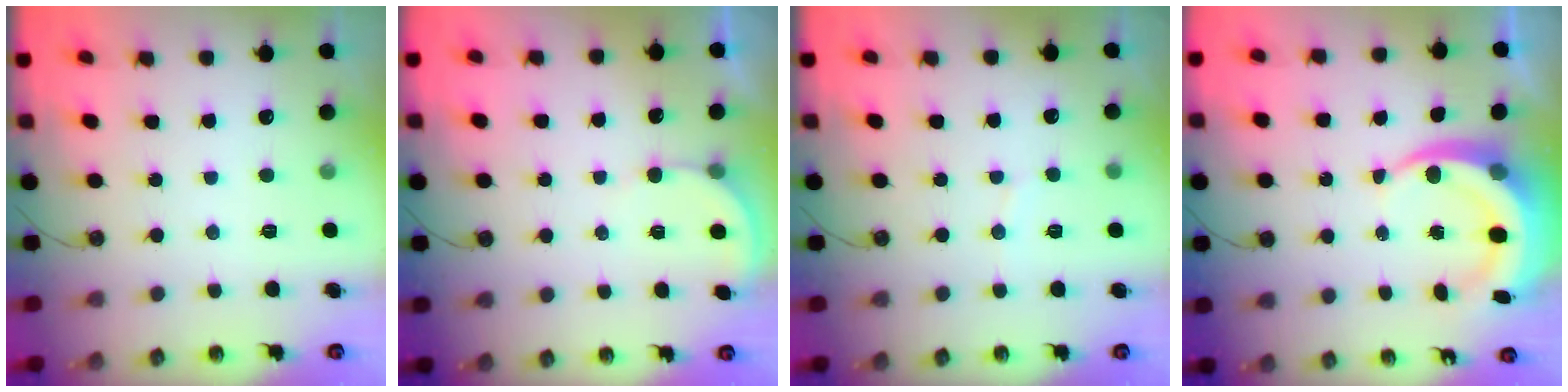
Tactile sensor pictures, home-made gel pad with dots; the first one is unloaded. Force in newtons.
{"total": 2.7, "press": 2.7, "slide": 0.1}
{"total": 3.8, "press": 3.8, "slide": 0.4}
{"total": 9.7, "press": 9.6, "slide": 1.4}